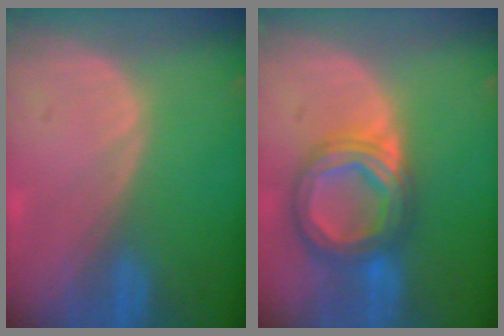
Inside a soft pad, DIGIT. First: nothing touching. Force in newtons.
{"total": 8.5, "press": 8.5, "slide": 0.7}